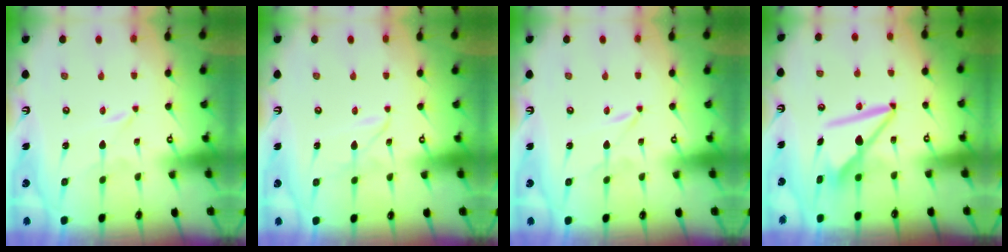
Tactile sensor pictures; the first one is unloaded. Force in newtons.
{"total": 2.4, "press": 2.4, "slide": 0.3}
{"total": 0.0}
{"total": 9.1, "press": 9.1, "slide": 0.9}